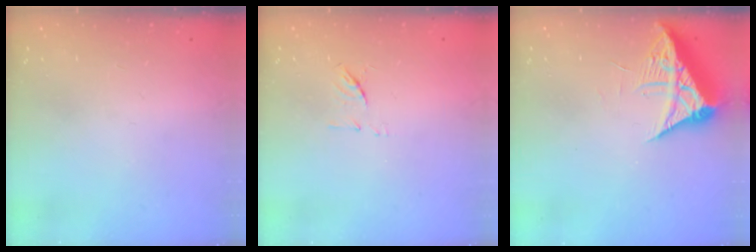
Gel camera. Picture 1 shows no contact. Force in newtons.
{"total": 6.8, "press": 6.6, "slide": 1.2}
{"total": 8.1, "press": 8.0, "slide": 0.8}